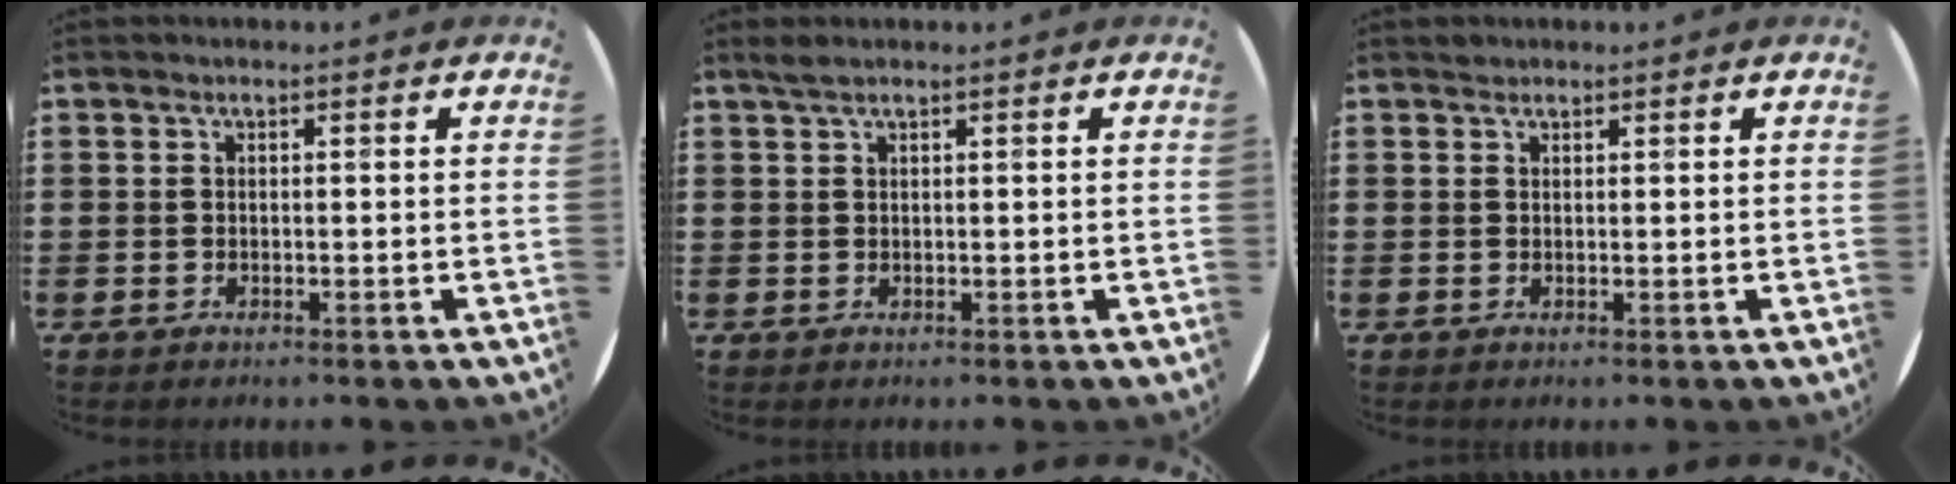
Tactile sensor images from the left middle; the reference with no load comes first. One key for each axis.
{"total": 1.1, "fx": 0.9, "fy": -0.1, "fz": 0.6, "tx": -0.013, "ty": 0.002, "tz": 0.017}
{"total": 0.6, "fx": 0.5, "fy": 0.2, "fz": -0.1, "tx": 0.003, "ty": 0.004, "tz": 0.010}